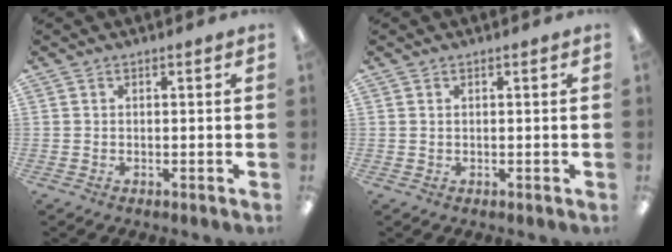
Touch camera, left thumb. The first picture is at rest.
{"total": 0.6, "force": [0.4, 0.3, 0.4], "torque": [-0.009, 0.002, 0.008]}